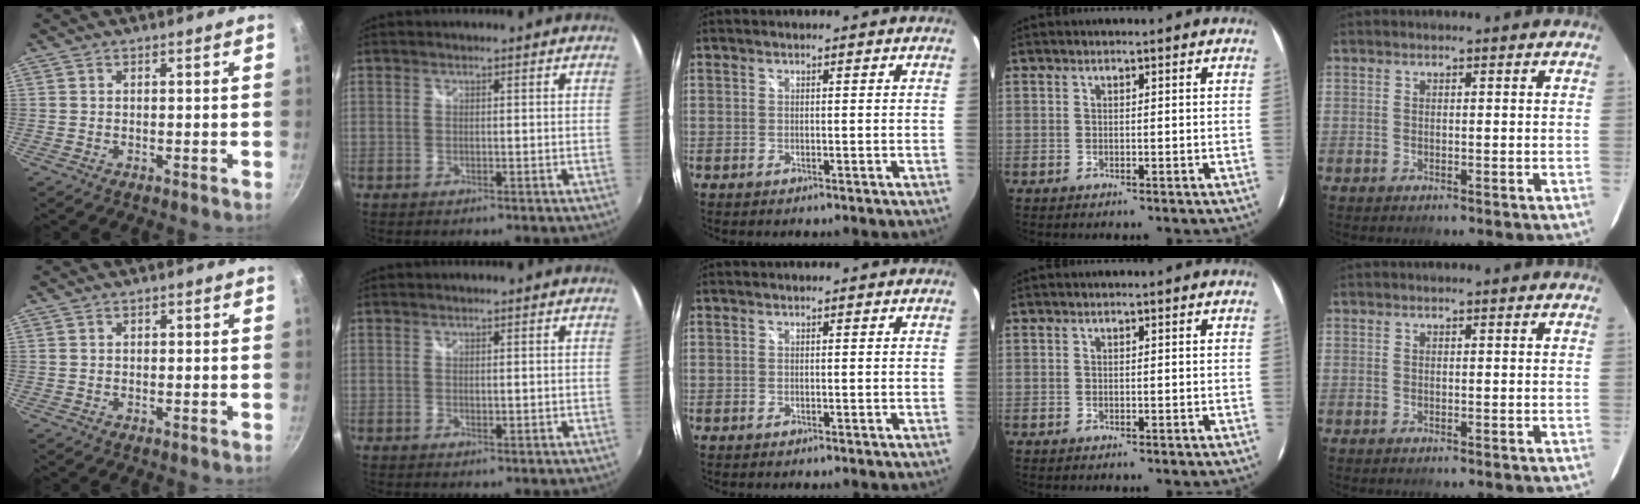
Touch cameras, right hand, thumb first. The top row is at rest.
{"thumb": {"total": 0.7, "force": [0.3, 0.5, 0.4], "torque": [-0.004, 0.004, 0.004]}, "index": {"total": 1.1, "force": [0.4, 0.4, 0.9], "torque": [-0.012, 0.000, 0.008]}}